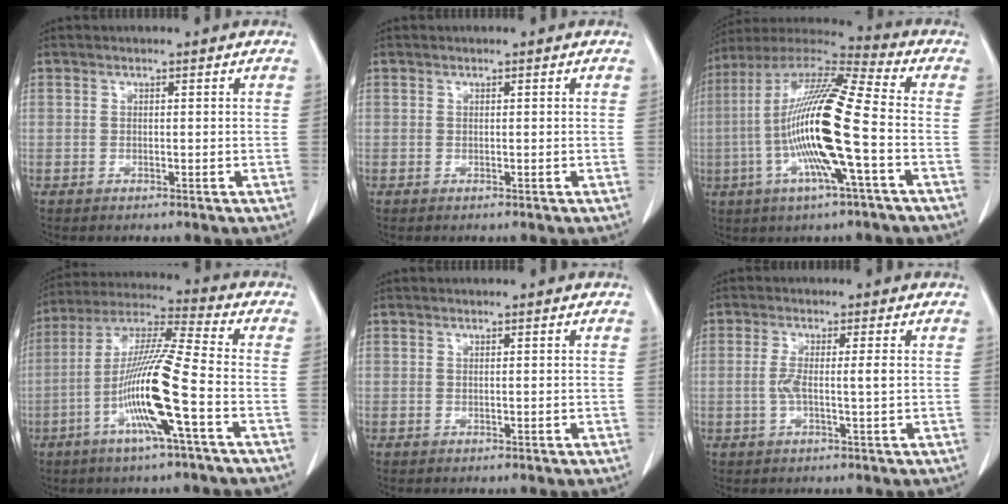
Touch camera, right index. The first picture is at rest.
{"total": 0.0}
{"total": 18.4, "force": [-3.4, 0.9, 18.1], "torque": [-0.357, -0.001, -0.073]}
{"total": 14.3, "force": [-4.7, -0.6, 13.5], "torque": [-0.268, -0.001, -0.094]}
{"total": 0.0}
{"total": 3.5, "force": [-0.1, 0.1, 3.5], "torque": [-0.073, 0.006, 0.001]}